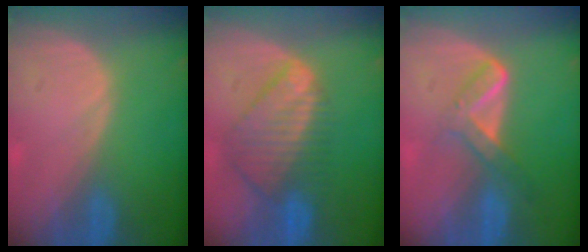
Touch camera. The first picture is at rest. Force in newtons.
{"total": 9.0, "press": 7.8, "slide": 4.5}
{"total": 5.5, "press": 4.7, "slide": 2.8}